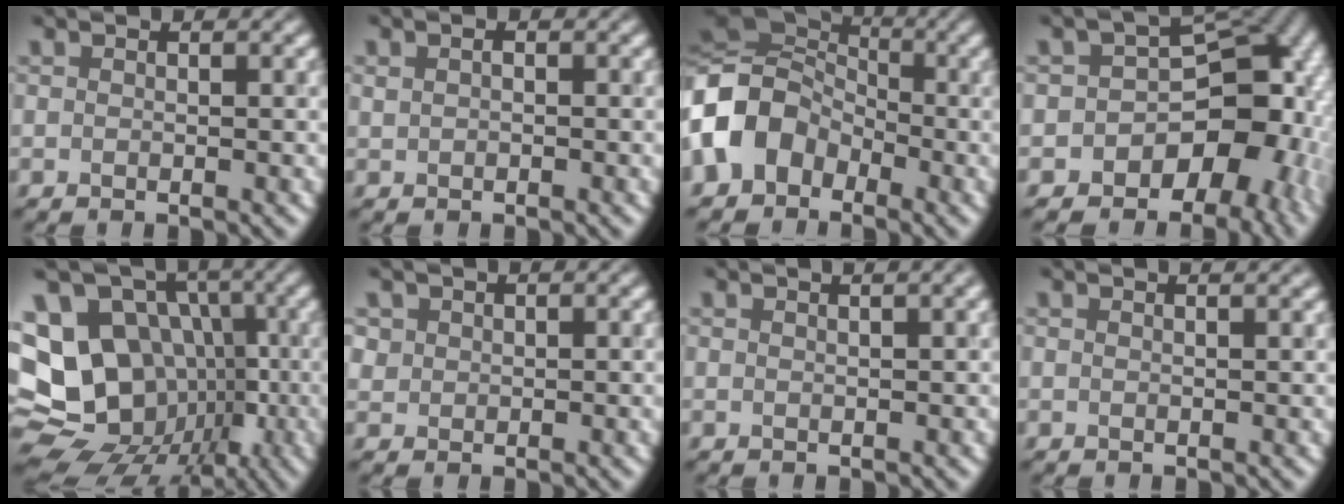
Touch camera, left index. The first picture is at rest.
{"total": 0.8, "force": [-0.1, 0.7, 0.3], "torque": [-0.008, 0.001, -0.004]}
{"total": 10.1, "force": [-2.8, 8.2, 5.1], "torque": [-0.113, -0.010, -0.080]}
{"total": 10.5, "force": [-4.2, 7.1, 6.5], "torque": [-0.044, 0.002, -0.072]}
{"total": 16.9, "force": [-1.4, 14.6, 8.4], "torque": [-0.185, 0.016, -0.023]}
{"total": 1.0, "force": [0.3, 1.0, 0.0], "torque": [0.004, -0.003, 0.009]}
{"total": 1.4, "force": [0.7, 0.2, 1.1], "torque": [-0.010, 0.003, 0.007]}
{"total": 0.6, "force": [0.5, 0.0, 0.3], "torque": [-0.004, 0.002, 0.004]}